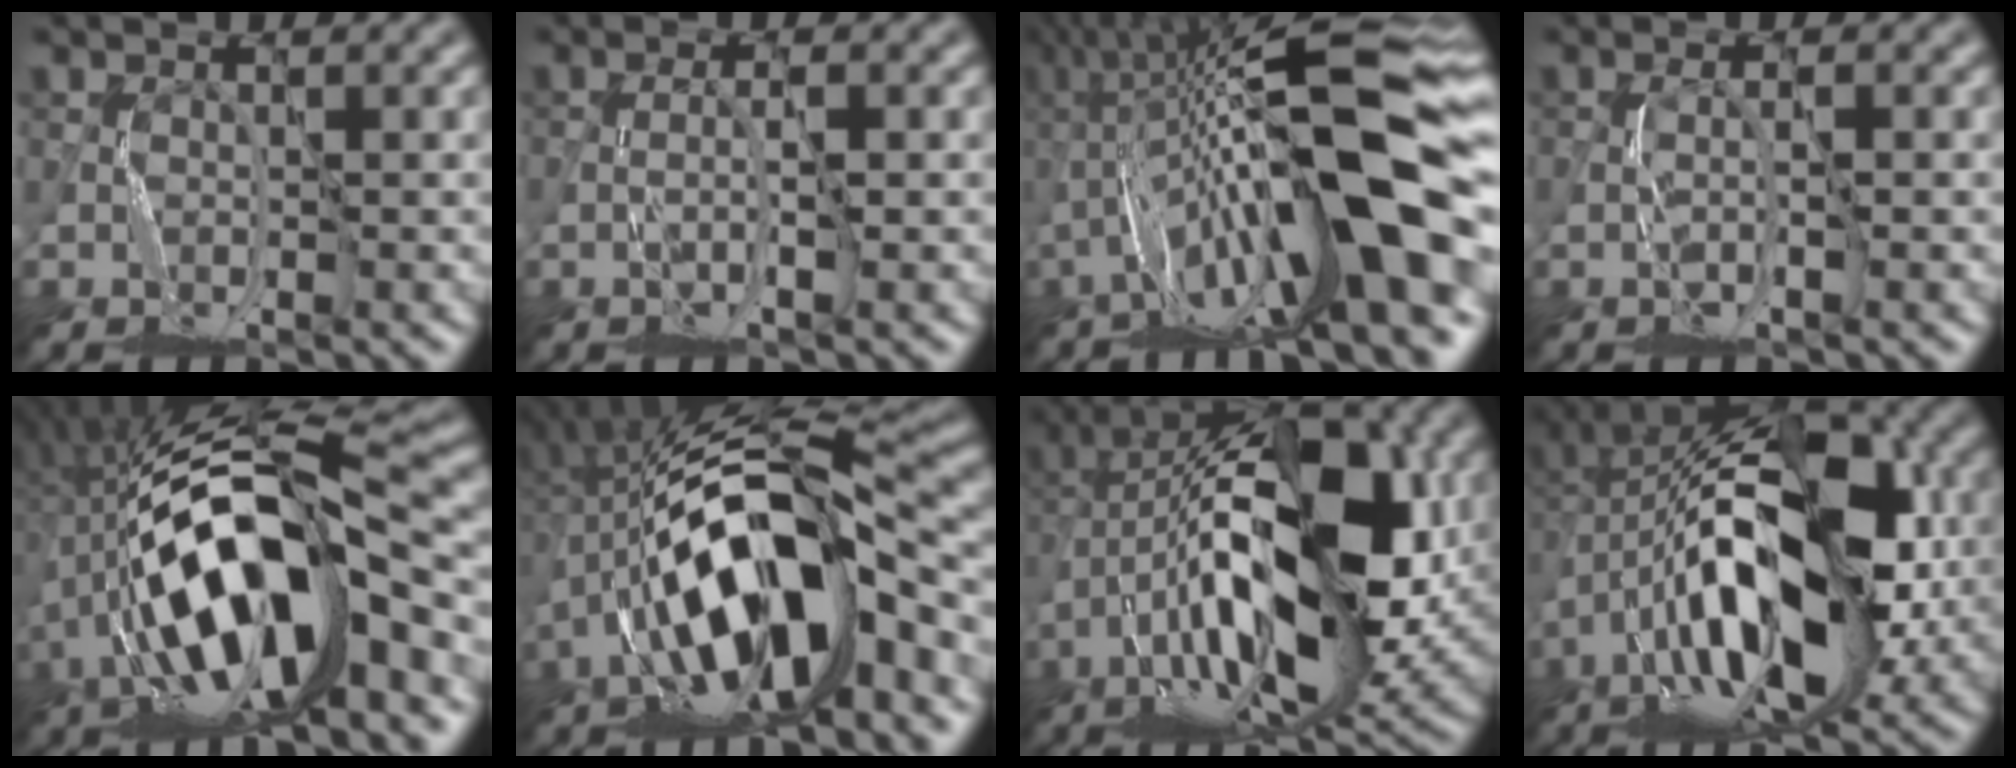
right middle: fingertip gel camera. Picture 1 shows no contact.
{"total": 1.8, "force": [-0.5, 0.1, 1.8], "torque": [-0.034, 0.003, -0.012]}
{"total": 17.0, "force": [-2.1, 3.9, 16.4], "torque": [-0.280, 0.028, -0.041]}
{"total": 1.5, "force": [-0.3, 0.0, 1.4], "torque": [-0.028, 0.004, -0.009]}
{"total": 14.8, "force": [-2.9, 5.7, 13.4], "torque": [-0.236, 0.024, -0.056]}
{"total": 13.5, "force": [-3.0, 5.4, 11.9], "torque": [-0.194, 0.019, -0.059]}
{"total": 16.9, "force": [-0.6, 7.3, 15.2], "torque": [-0.247, 0.027, -0.023]}
{"total": 14.9, "force": [-1.8, 6.9, 13.1], "torque": [-0.212, 0.035, -0.046]}